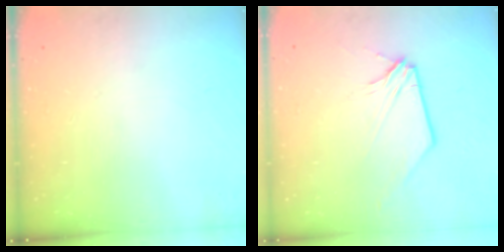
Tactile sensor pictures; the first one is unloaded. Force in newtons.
{"total": 2.9, "press": 2.8, "slide": 0.5}